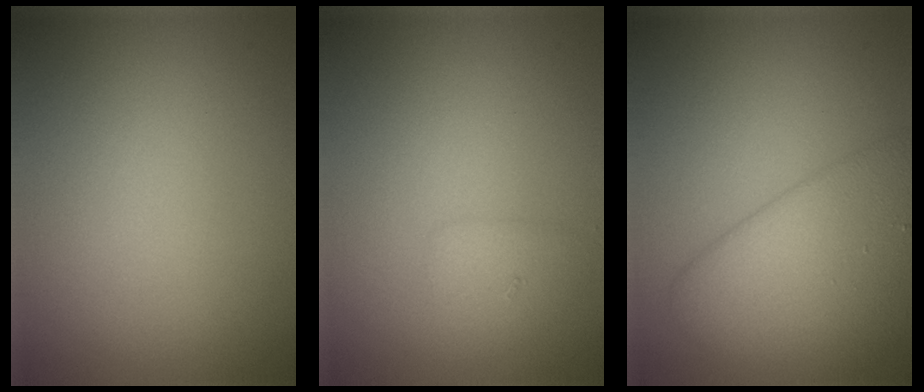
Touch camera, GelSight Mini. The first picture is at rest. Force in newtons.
{"total": 1.4, "press": 1.4, "slide": 0.1}
{"total": 6.1, "press": 6.1, "slide": 0.4}